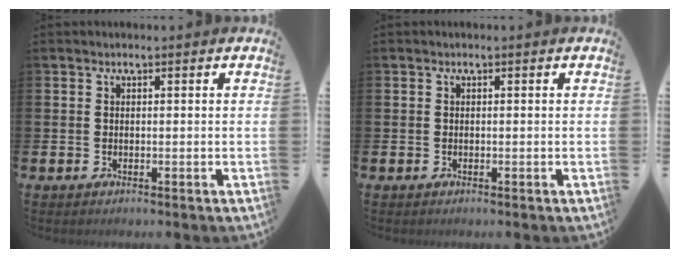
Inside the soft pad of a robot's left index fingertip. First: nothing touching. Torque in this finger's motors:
{"motor_torque": [0.00, 0.00, 0.00, 0.00]}